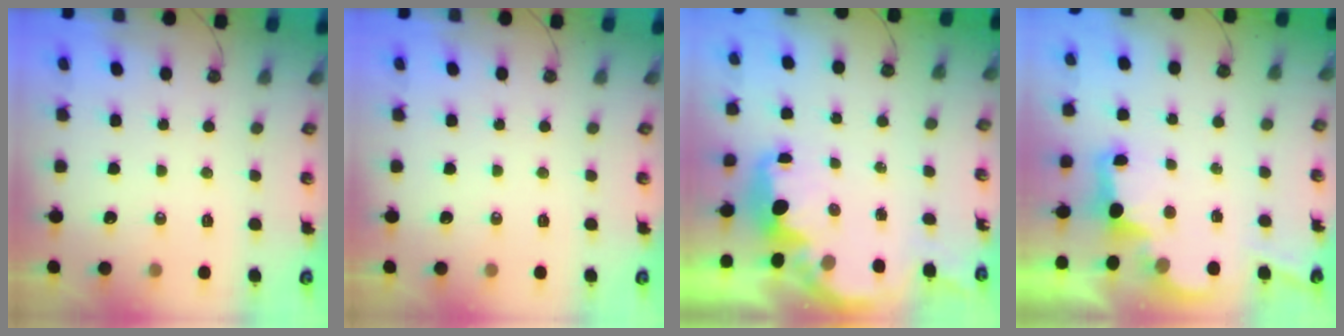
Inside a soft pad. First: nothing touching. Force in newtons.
{"total": 0.0}
{"total": 3.4, "press": 3.3, "slide": 0.4}
{"total": 2.8, "press": 2.7, "slide": 0.9}